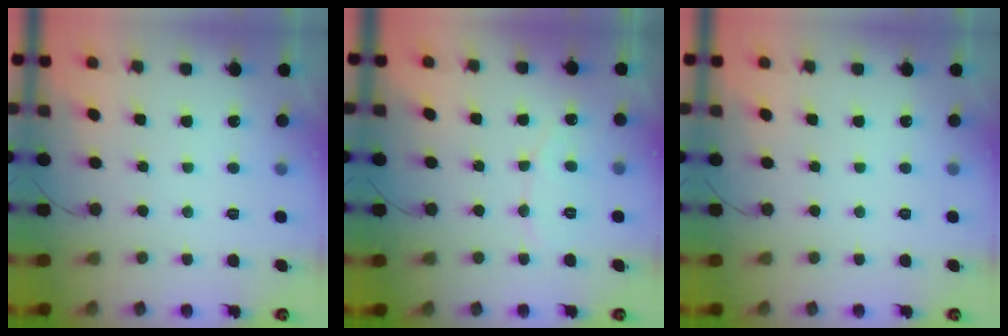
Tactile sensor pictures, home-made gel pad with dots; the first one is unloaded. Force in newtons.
{"total": 5.7, "press": 5.7, "slide": 0.3}
{"total": 0.0}